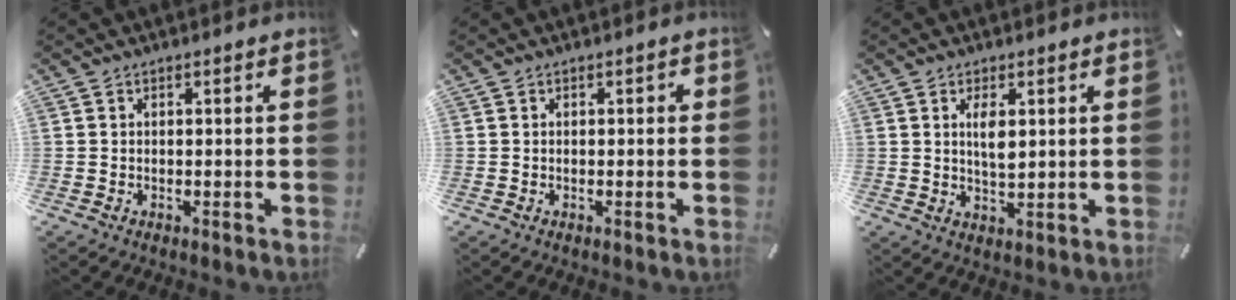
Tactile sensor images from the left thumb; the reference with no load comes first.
{"total": 0.5, "force": [-0.1, 0.4, 0.4], "torque": [-0.007, 0.002, -0.003]}
{"total": 4.5, "force": [1.4, 1.6, 4.0], "torque": [-0.075, -0.008, 0.018]}